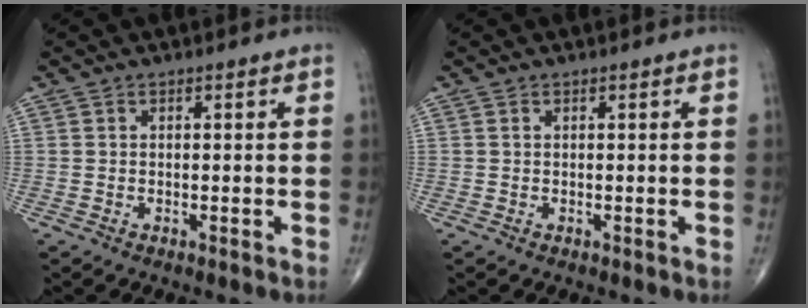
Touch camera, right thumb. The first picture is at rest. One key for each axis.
{"total": 0.0}